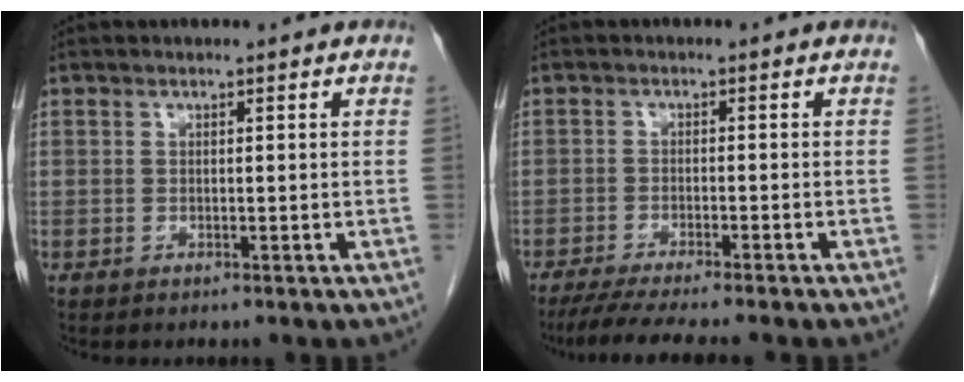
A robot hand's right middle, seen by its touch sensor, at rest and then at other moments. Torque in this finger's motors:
{"motor_torque": [1.12, -1.02, 0.12, 0.05]}